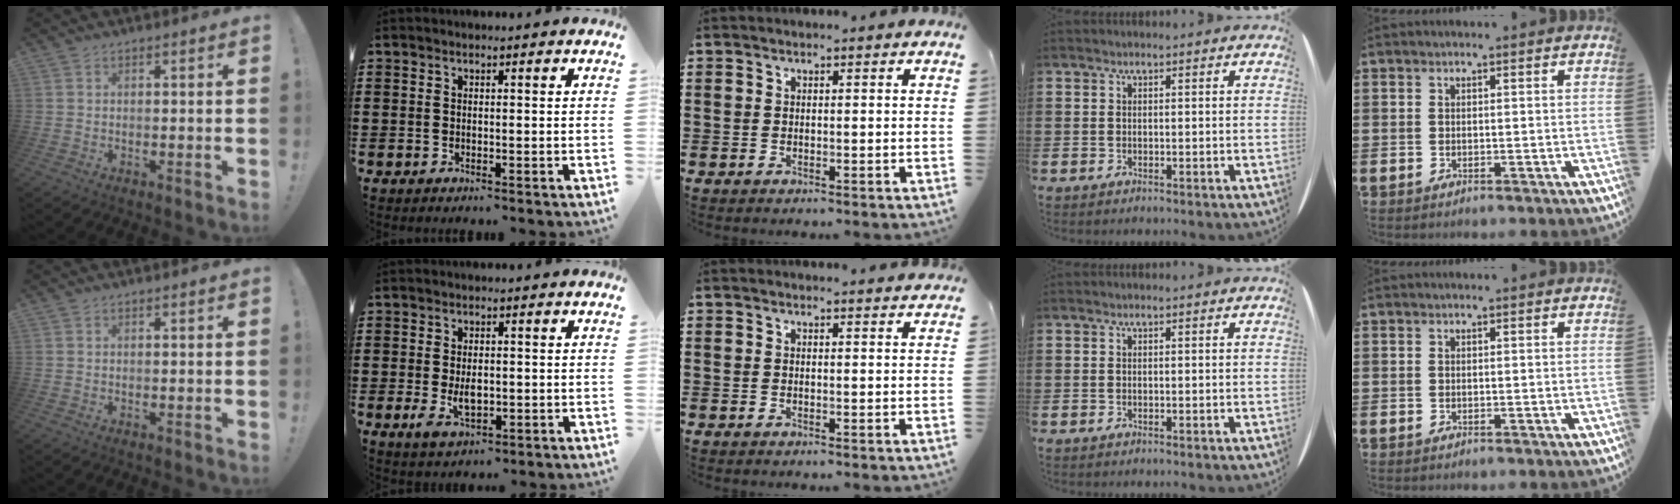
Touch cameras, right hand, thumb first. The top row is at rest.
{"index": {"total": 4.1, "force": [-0.5, 2.2, 3.4], "torque": [-0.061, -0.002, -0.011]}, "middle": {"total": 1.0, "force": [0.9, 0.0, 0.2], "torque": [0.002, -0.004, 0.016]}}